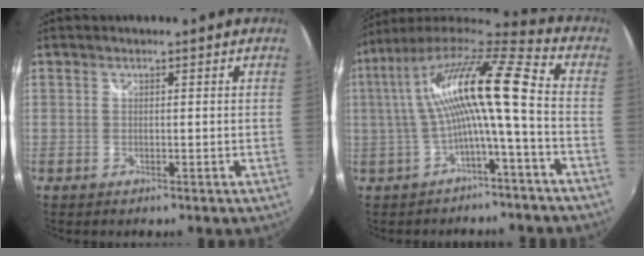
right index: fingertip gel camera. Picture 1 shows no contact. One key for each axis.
{"total": 14.6, "fx": -0.3, "fy": 1.0, "fz": 14.6, "tx": -0.274, "ty": 0.018, "tz": -0.005}